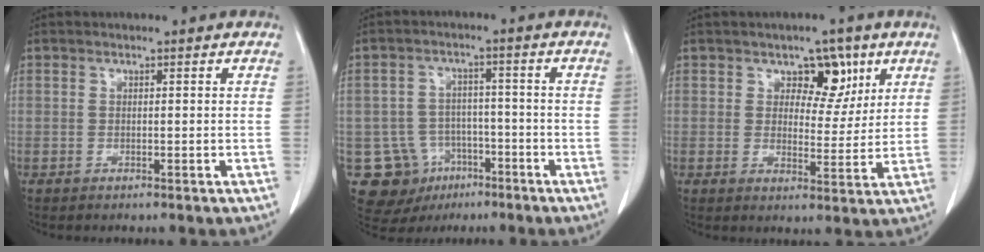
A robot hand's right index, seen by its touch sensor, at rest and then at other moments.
{"total": 11.1, "force": [-4.8, 9.8, 2.1], "torque": [-0.052, 0.031, -0.061]}
{"total": 6.3, "force": [3.3, 3.9, 3.6], "torque": [-0.037, 0.004, 0.048]}